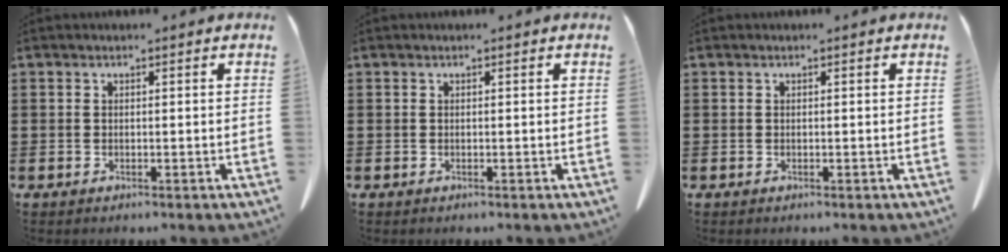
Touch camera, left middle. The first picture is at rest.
{"total": 0.0}
{"total": 0.0}